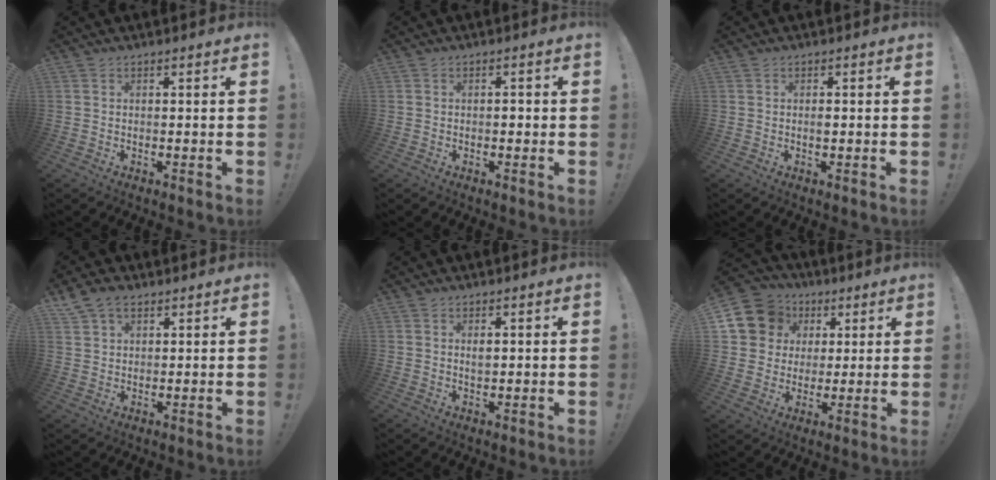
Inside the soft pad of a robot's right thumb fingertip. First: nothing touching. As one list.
[{"total": 1.2, "force": [-0.6, 0.7, 0.7], "torque": [-0.007, 0.002, -0.013]}, {"total": 1.0, "force": [-0.2, 0.5, 0.9], "torque": [-0.010, -0.002, -0.005]}, {"total": 5.8, "force": [3.7, 3.5, 2.7], "torque": [-0.049, -0.012, 0.072]}, {"total": 1.7, "force": [0.5, 0.9, 1.4], "torque": [-0.016, -0.003, 0.006]}, {"total": 12.9, "force": [4.8, 11.2, 4.2], "torque": [-0.063, -0.018, 0.103]}]